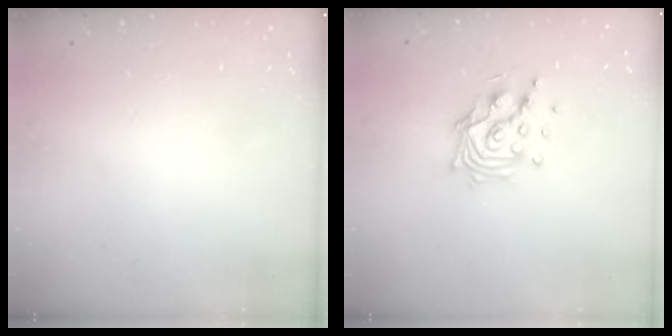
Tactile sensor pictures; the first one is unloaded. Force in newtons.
{"total": 12.6, "press": 12.5, "slide": 1.7}